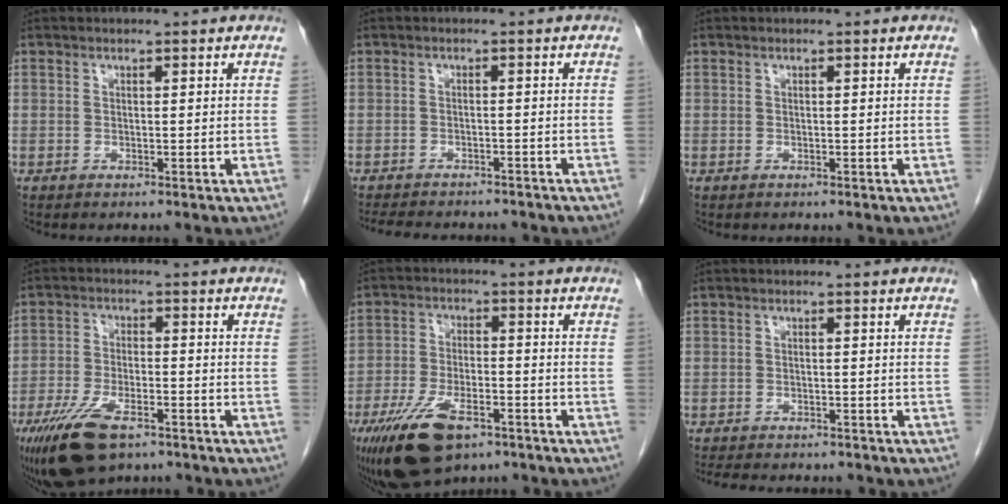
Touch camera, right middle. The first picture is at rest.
{"total": 12.3, "force": [-10.7, 3.7, 4.9], "torque": [-0.085, -0.002, -0.133]}
{"total": 0.0}
{"total": 10.5, "force": [-6.9, 4.0, 6.9], "torque": [-0.136, -0.013, -0.119]}
{"total": 11.8, "force": [-7.4, 4.7, 8.0], "torque": [-0.155, -0.009, -0.126]}
{"total": 10.8, "force": [-9.3, 3.2, 4.5], "torque": [-0.070, -0.002, -0.116]}